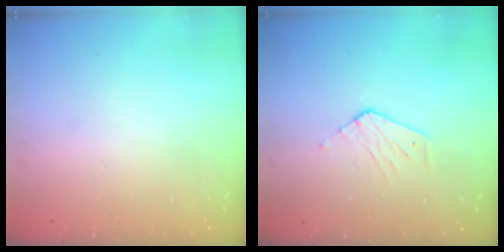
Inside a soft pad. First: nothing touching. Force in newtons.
{"total": 3.2, "press": 3.2, "slide": 0.2}